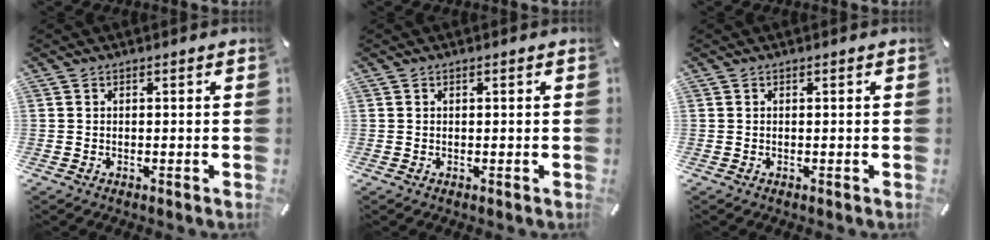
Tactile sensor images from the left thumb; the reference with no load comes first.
{"total": 0.0}
{"total": 0.0}